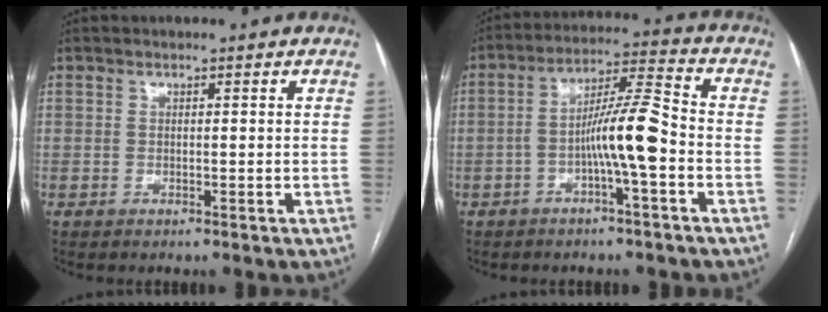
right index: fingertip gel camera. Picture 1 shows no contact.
{"total": 9.2, "force": [-2.7, 0.3, 8.8], "torque": [-0.159, 0.022, -0.048]}